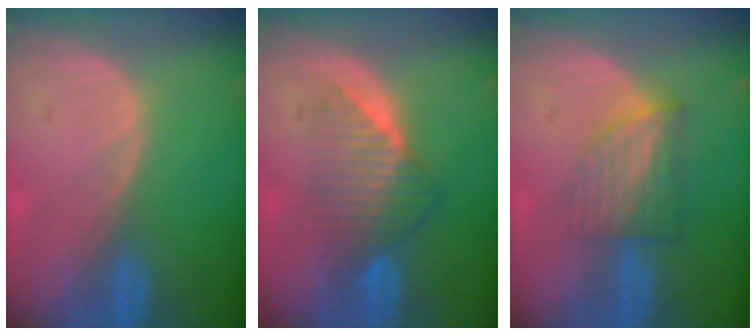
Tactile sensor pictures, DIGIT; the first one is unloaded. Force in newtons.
{"total": 6.9, "press": 6.5, "slide": 2.5}
{"total": 6.2, "press": 5.5, "slide": 2.9}